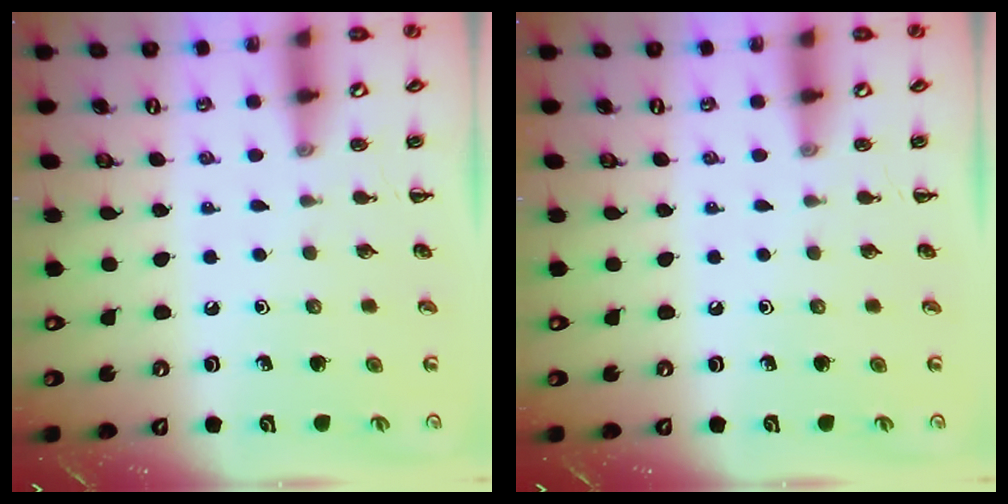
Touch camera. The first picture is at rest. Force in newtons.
{"total": 0.0}